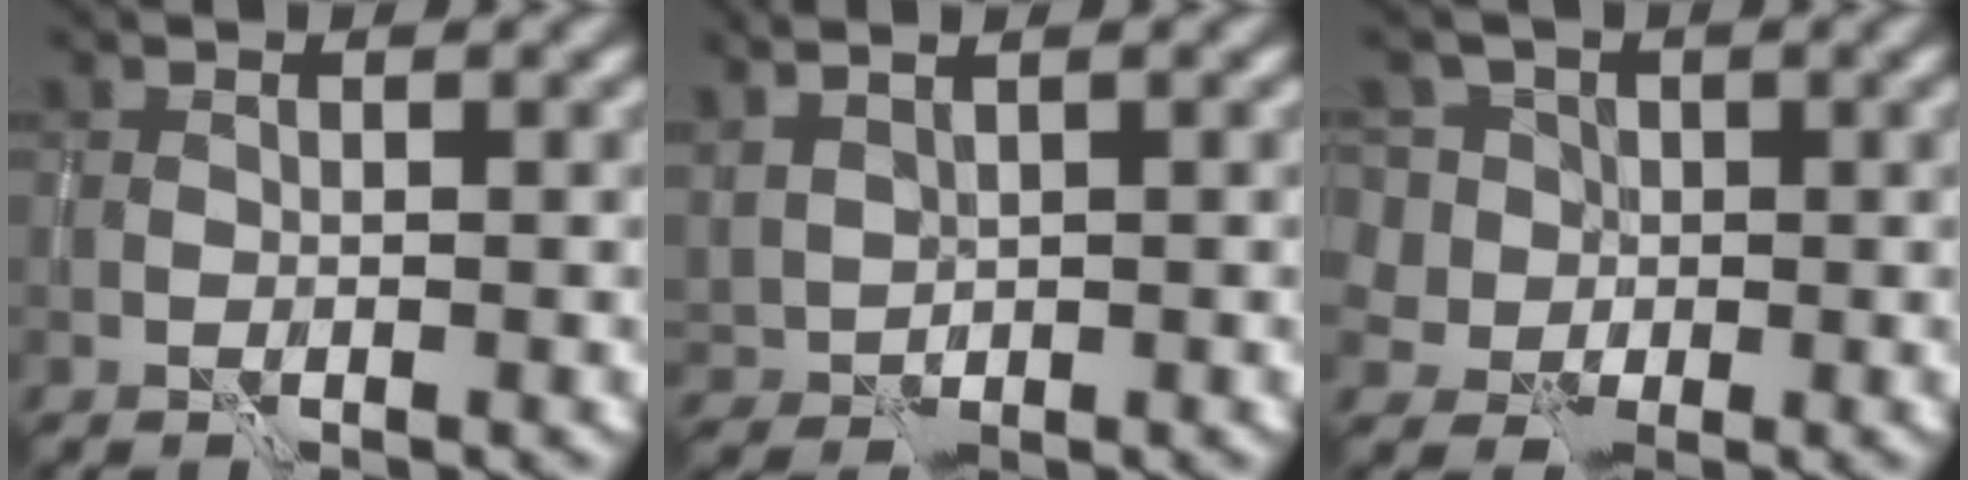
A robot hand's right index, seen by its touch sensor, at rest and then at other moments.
{"total": 2.4, "force": [1.9, 1.0, 1.1], "torque": [-0.026, 0.001, 0.047]}
{"total": 7.3, "force": [2.0, 6.4, 3.0], "torque": [-0.036, 0.035, -0.015]}